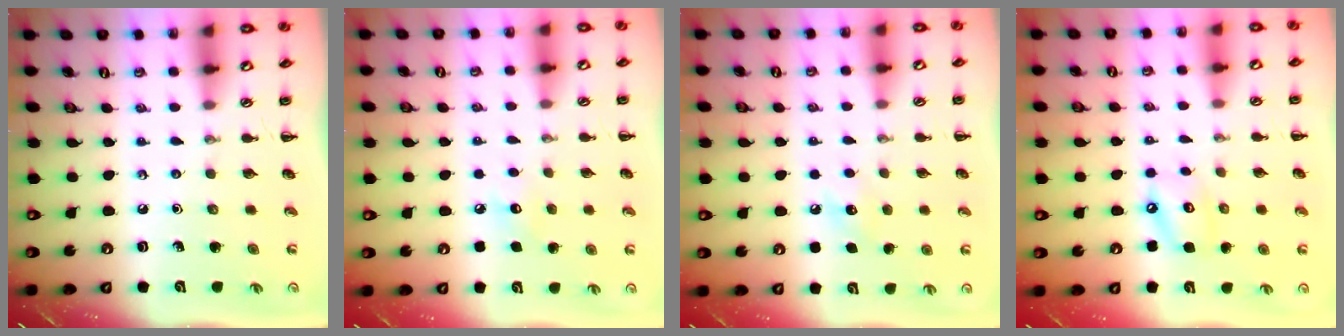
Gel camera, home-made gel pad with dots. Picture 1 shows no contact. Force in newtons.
{"total": 5.1, "press": 5.0, "slide": 1.3}
{"total": 6.8, "press": 6.5, "slide": 2.0}
{"total": 7.6, "press": 7.5, "slide": 0.9}